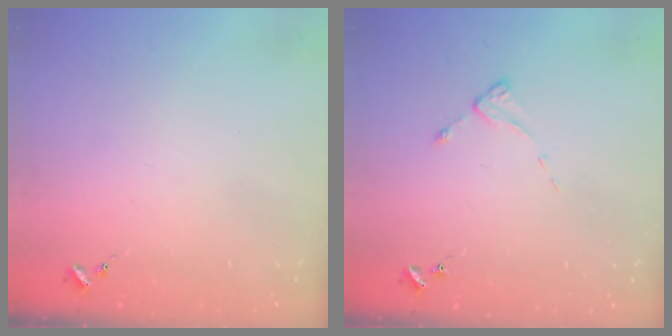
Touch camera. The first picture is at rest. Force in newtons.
{"total": 2.3, "press": 2.3, "slide": 0.3}